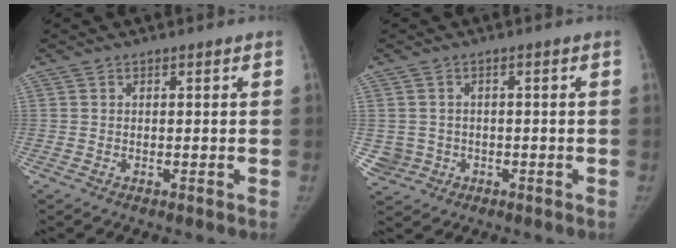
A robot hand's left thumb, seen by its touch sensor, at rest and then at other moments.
{"total": 3.9, "force": [-0.6, 3.8, 0.6], "torque": [0.003, 0.007, -0.004]}